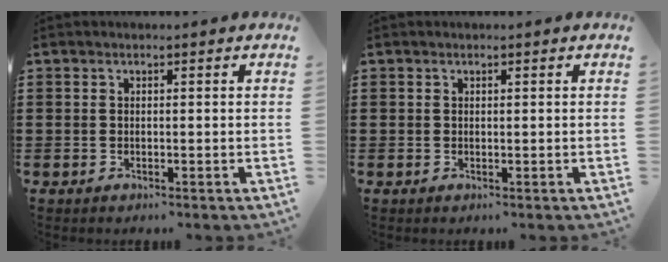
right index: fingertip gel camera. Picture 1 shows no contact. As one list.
[{"total": 0.0}]